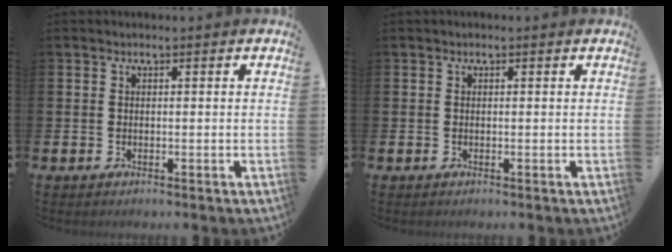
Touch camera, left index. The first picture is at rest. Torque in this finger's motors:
{"motor_torque": [0.44, -1.70, 0.18, 0.11]}